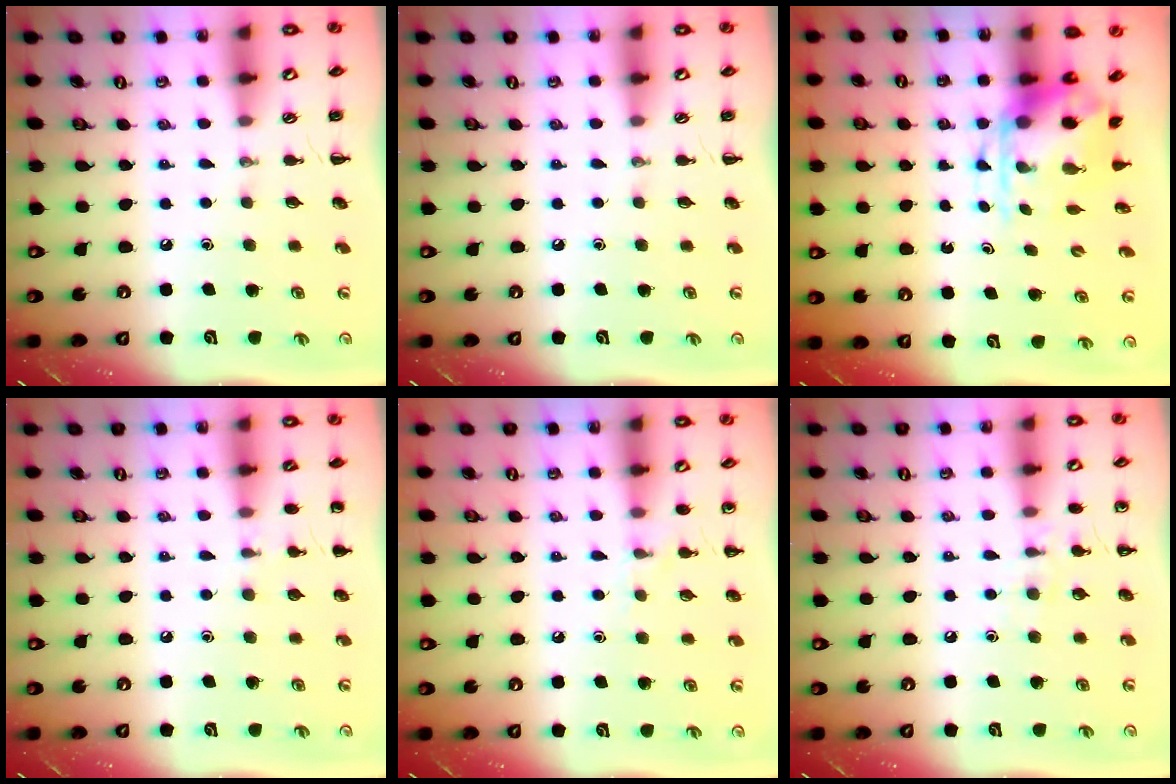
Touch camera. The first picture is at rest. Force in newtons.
{"total": 0.0}
{"total": 4.7, "press": 4.7, "slide": 0.6}
{"total": 5.9, "press": 5.7, "slide": 1.7}
{"total": 5.9, "press": 5.6, "slide": 1.9}
{"total": 7.2, "press": 6.9, "slide": 2.0}